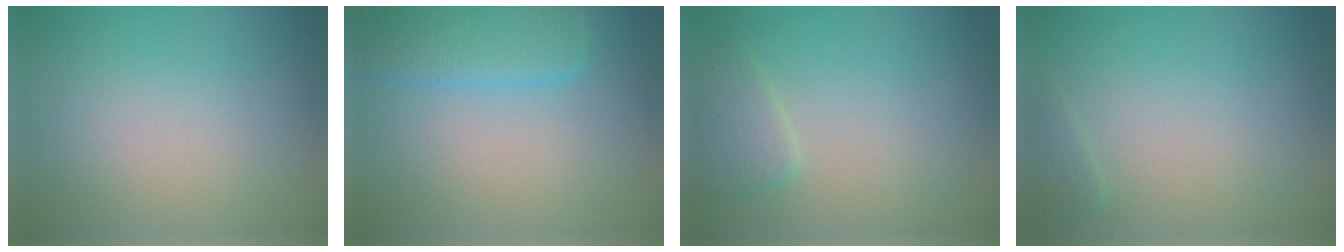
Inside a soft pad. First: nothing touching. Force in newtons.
{"total": 4.2, "press": 4.2, "slide": 0.2}
{"total": 1.8, "press": 1.8, "slide": 0.1}
{"total": 0.7, "press": 0.7, "slide": 0.1}